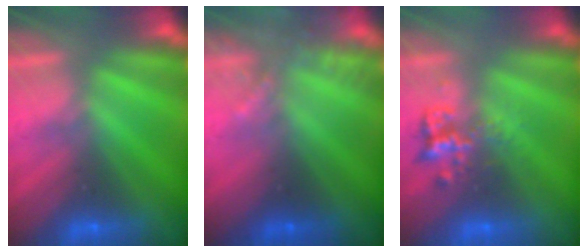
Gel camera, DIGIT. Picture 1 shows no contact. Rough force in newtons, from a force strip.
{"total": 2.1}
{"total": 2.3}